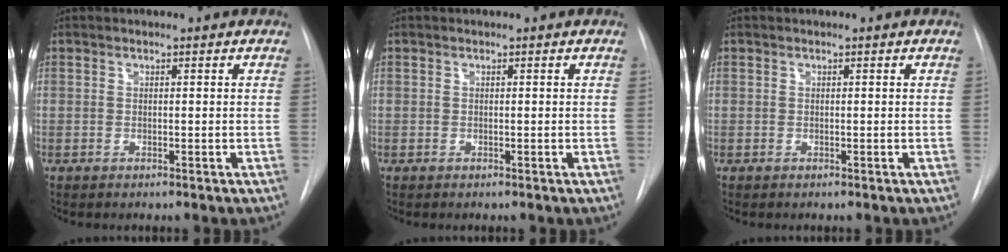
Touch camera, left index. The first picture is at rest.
{"total": 0.0}
{"total": 0.0}